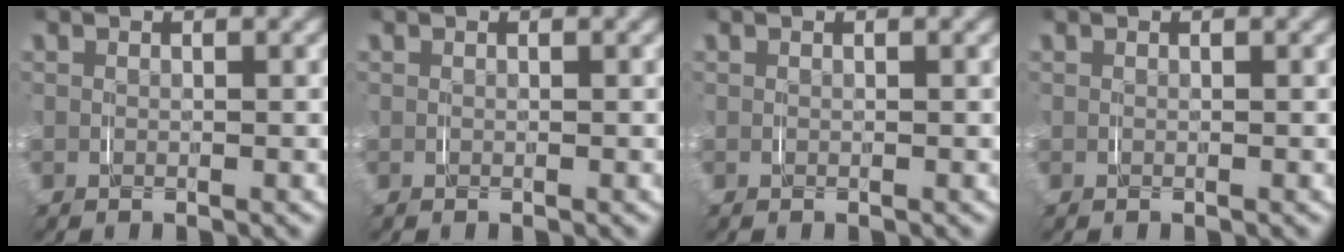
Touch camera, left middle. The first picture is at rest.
{"total": 0.0}
{"total": 0.0}
{"total": 0.0}